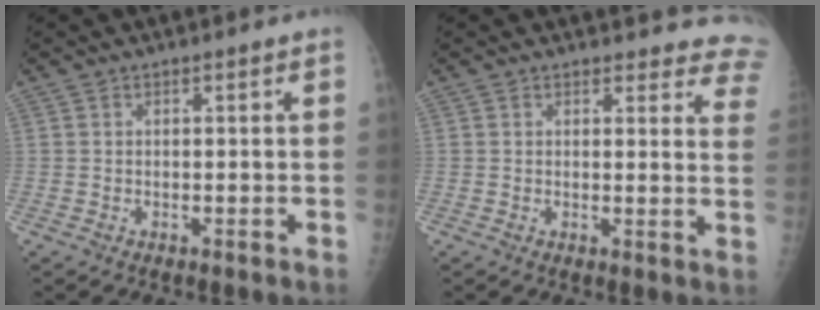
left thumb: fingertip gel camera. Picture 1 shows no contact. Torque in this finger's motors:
{"motor_torque": [-0.10, 0.34, -0.21, -0.02, 0.02]}